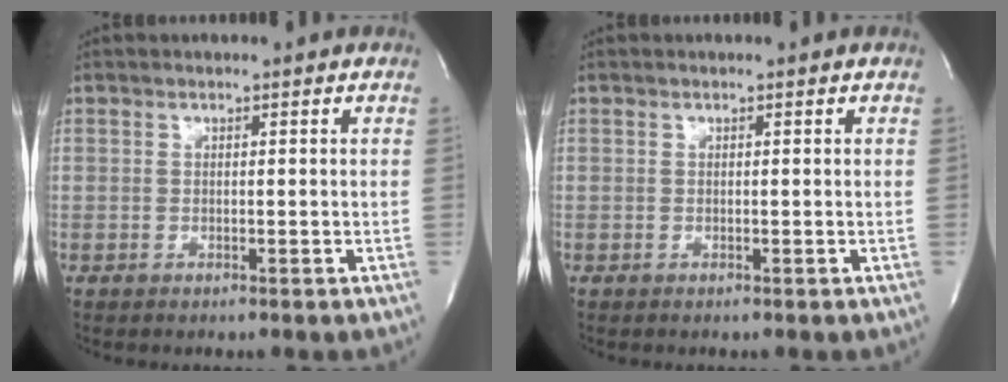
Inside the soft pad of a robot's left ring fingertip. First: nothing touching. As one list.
[{"total": 0.0}]